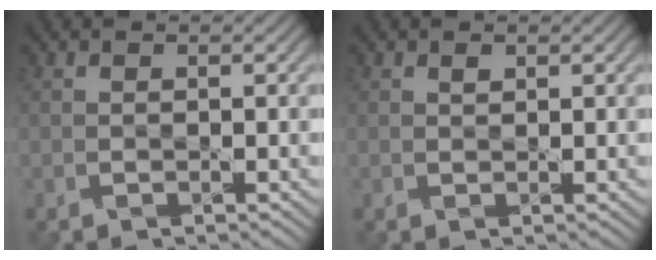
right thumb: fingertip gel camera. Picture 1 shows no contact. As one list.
[{"total": 0.6, "force": [0.5, 0.1, 0.2], "torque": [-0.005, -0.001, 0.012]}]